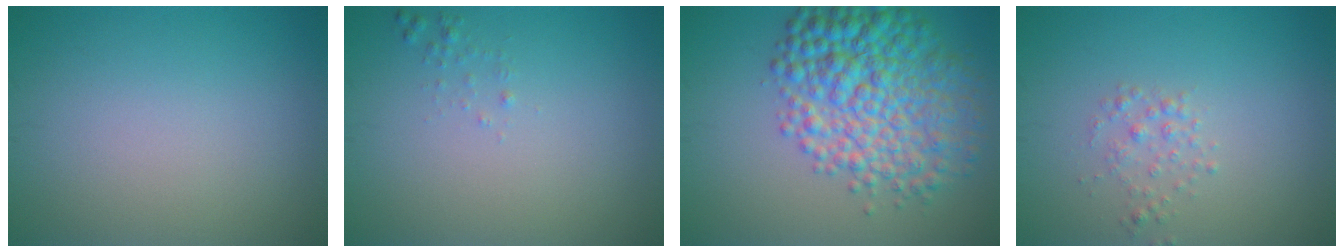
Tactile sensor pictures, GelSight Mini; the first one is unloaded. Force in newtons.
{"total": 0.6, "press": 0.6, "slide": 0.0}
{"total": 8.5, "press": 8.5, "slide": 0.1}
{"total": 1.3, "press": 1.3, "slide": 0.0}